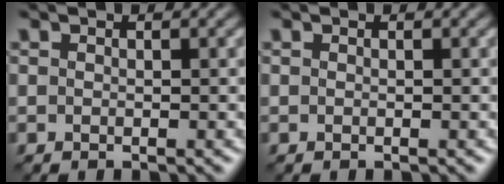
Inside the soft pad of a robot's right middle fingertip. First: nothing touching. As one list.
[{"total": 0.0}]